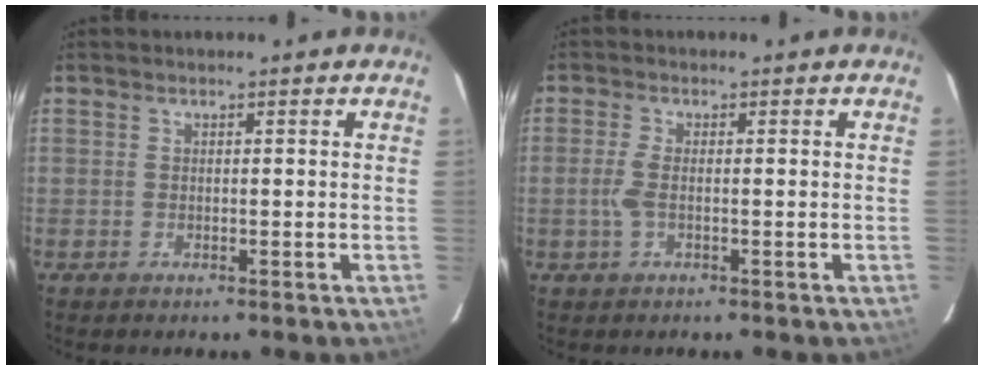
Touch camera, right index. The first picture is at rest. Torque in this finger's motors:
{"motor_torque": [0.42, 0.09, 0.38, 0.08]}